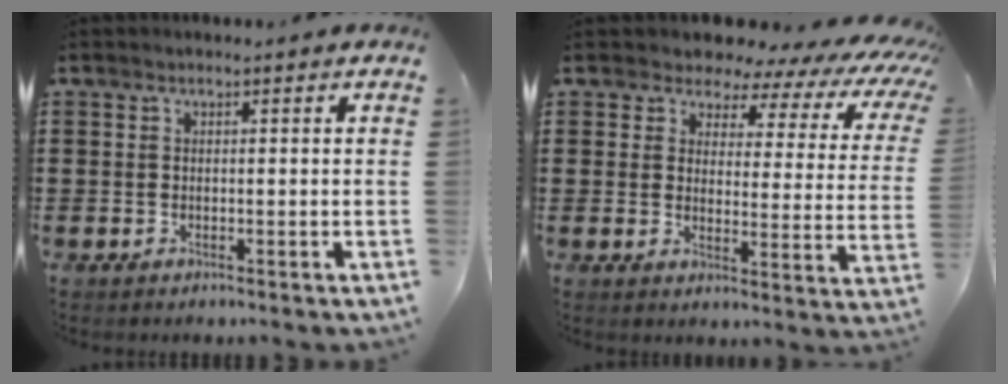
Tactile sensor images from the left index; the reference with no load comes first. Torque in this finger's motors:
{"motor_torque": [2.14, 0.00, 0.77, 0.01]}